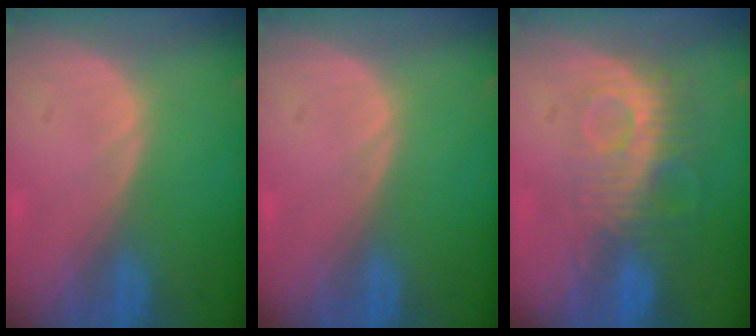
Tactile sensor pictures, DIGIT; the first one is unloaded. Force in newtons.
{"total": 0.0}
{"total": 9.2, "press": 8.1, "slide": 4.3}